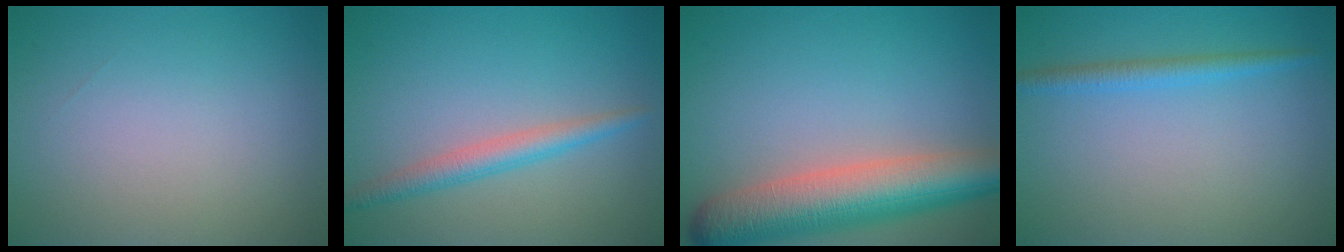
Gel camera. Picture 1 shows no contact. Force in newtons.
{"total": 2.6, "press": 2.6, "slide": 0.0}
{"total": 8.5, "press": 8.5, "slide": 0.4}
{"total": 1.8, "press": 1.8, "slide": 0.1}